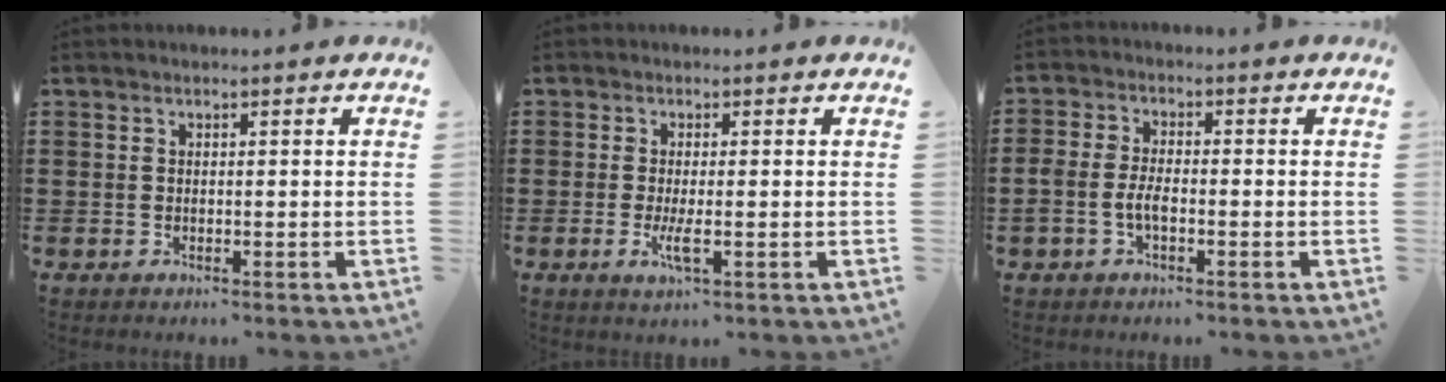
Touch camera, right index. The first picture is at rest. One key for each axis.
{"total": 3.2, "fx": -0.8, "fy": 0.5, "fz": 3.0, "tx": -0.067, "ty": -0.009, "tz": -0.018}
{"total": 3.3, "fx": -1.3, "fy": 1.5, "fz": 2.7, "tx": -0.063, "ty": 0.000, "tz": -0.028}